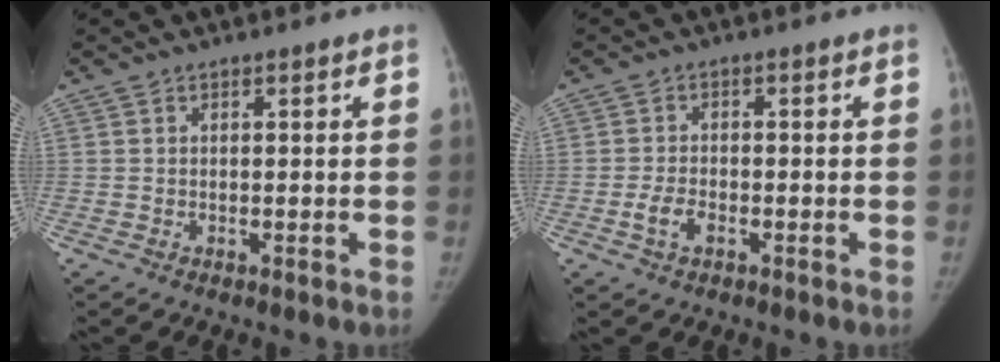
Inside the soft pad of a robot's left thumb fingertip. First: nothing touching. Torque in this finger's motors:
{"motor_torque": [-0.14, 0.20, 0.10, 0.08, 0.04]}